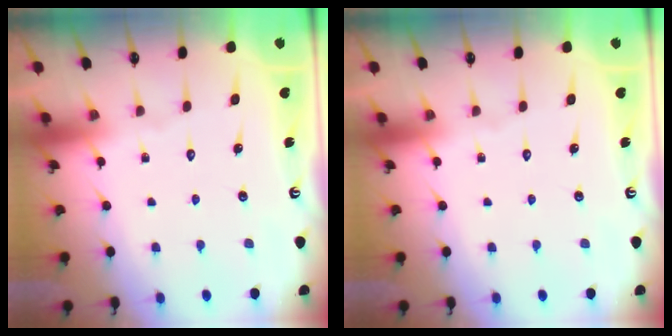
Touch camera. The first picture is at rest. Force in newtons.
{"total": 0.0}